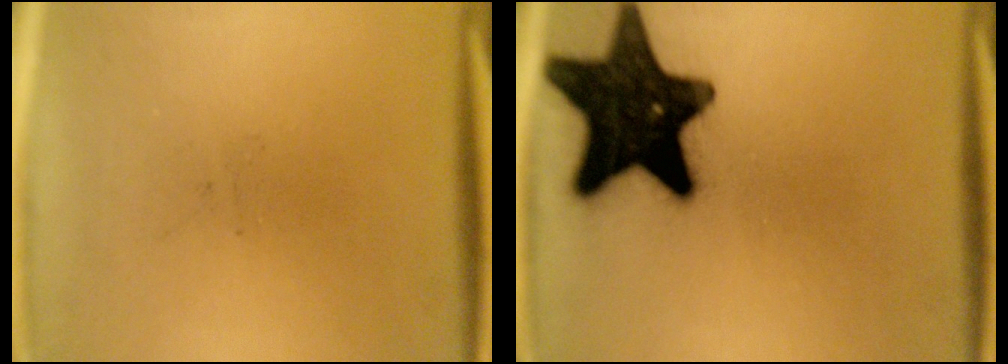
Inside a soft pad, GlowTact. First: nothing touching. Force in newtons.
{"total": 19.5}